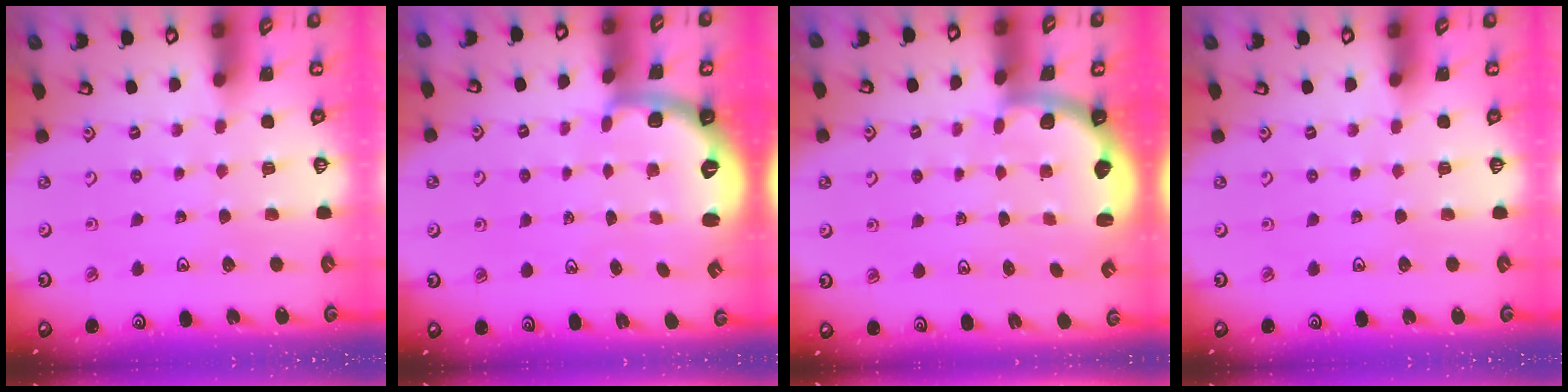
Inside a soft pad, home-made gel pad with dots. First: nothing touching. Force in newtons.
{"total": 2.5, "press": 2.0, "slide": 1.6}
{"total": 2.4, "press": 1.9, "slide": 1.4}
{"total": 0.0}